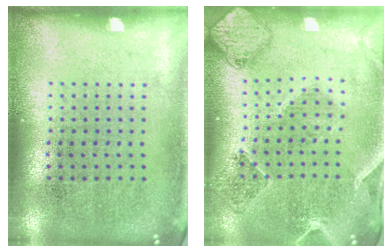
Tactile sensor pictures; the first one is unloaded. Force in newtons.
{"total": 0.7, "press": 0.7, "slide": 0.3}